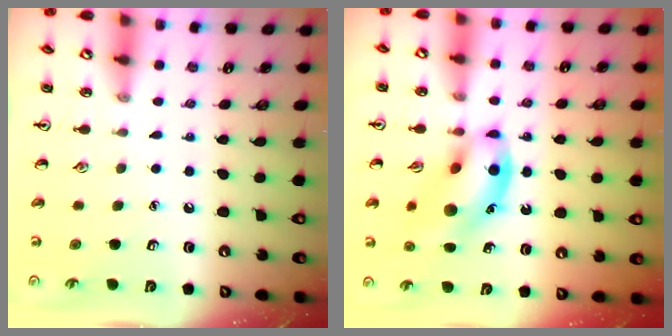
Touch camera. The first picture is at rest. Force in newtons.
{"total": 13.4, "press": 13.3, "slide": 2.2}